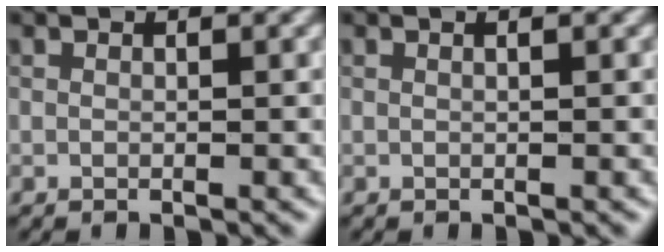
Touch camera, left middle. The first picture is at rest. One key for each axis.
{"total": 1.1, "fx": 0.4, "fy": 0.6, "fz": 0.9, "tx": -0.003, "ty": 0.010, "tz": -0.008}